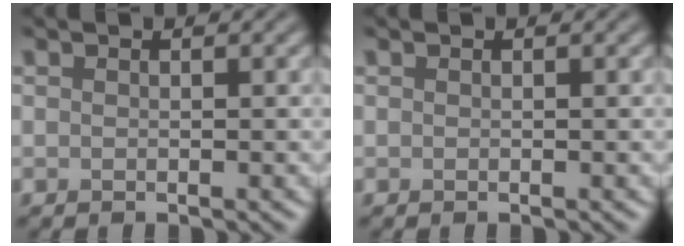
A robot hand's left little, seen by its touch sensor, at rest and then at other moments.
{"total": 0.0}